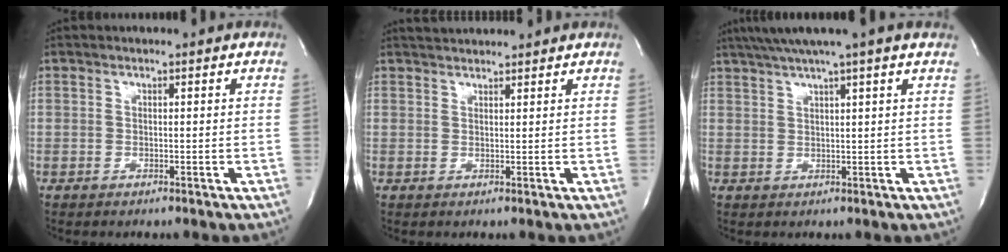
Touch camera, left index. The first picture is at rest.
{"total": 3.7, "force": [3.6, 0.4, 0.6], "torque": [-0.015, 0.030, 0.059]}
{"total": 7.9, "force": [6.2, -1.4, 4.7], "torque": [-0.076, 0.027, 0.084]}